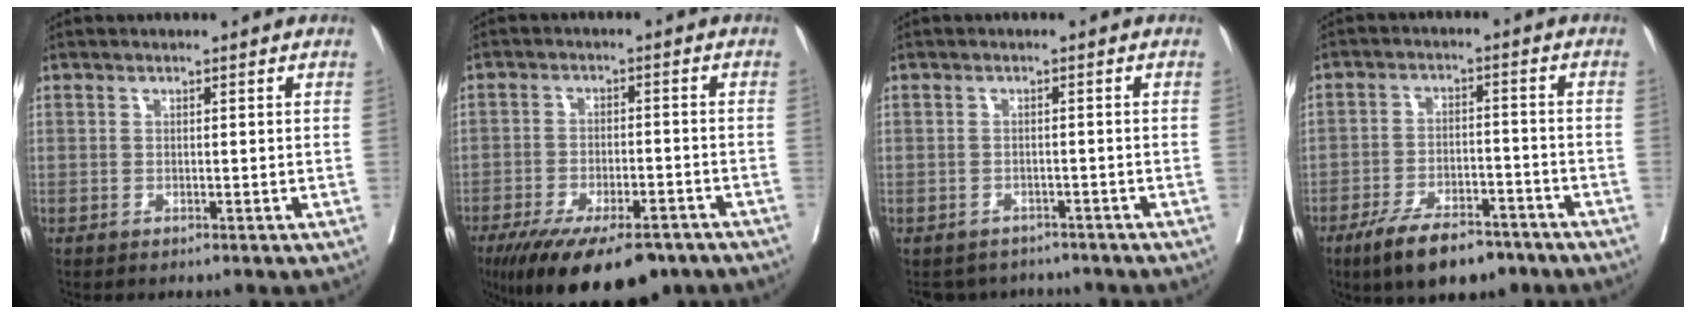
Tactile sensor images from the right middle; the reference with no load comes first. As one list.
[{"total": 15.6, "force": [-11.5, 5.0, 9.2], "torque": [-0.145, -0.019, -0.173]}, {"total": 5.5, "force": [-5.1, 2.3, 0.0], "torque": [0.011, 0.006, -0.063]}, {"total": 10.1, "force": [-7.5, 3.6, 5.8], "torque": [-0.095, -0.006, -0.125]}]